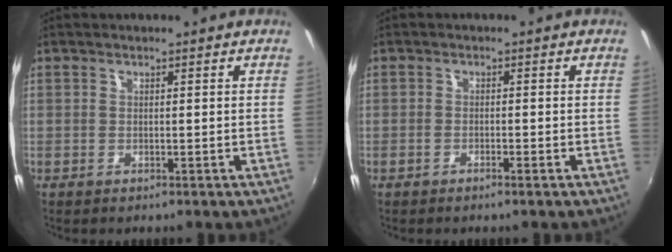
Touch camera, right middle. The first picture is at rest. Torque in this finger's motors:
{"motor_torque": [-0.35, -0.09, -0.03, -0.01]}